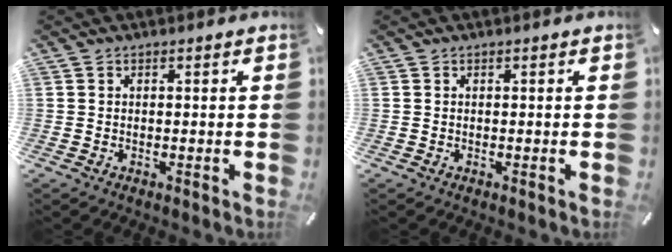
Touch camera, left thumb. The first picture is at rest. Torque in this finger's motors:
{"motor_torque": [-0.18, -0.23, -0.01, 0.01, 0.00]}